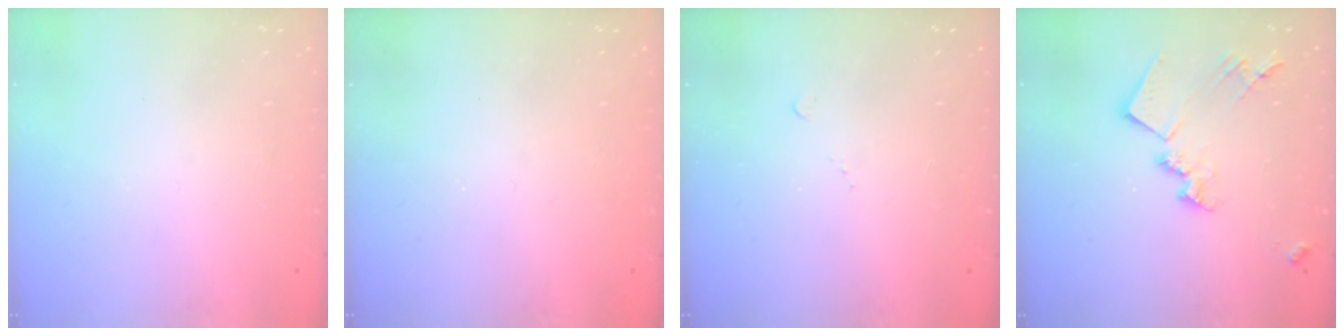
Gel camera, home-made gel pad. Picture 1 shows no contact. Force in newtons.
{"total": 1.1, "press": 1.0, "slide": 0.1}
{"total": 4.0, "press": 4.0, "slide": 0.6}
{"total": 15.6, "press": 15.6, "slide": 1.0}